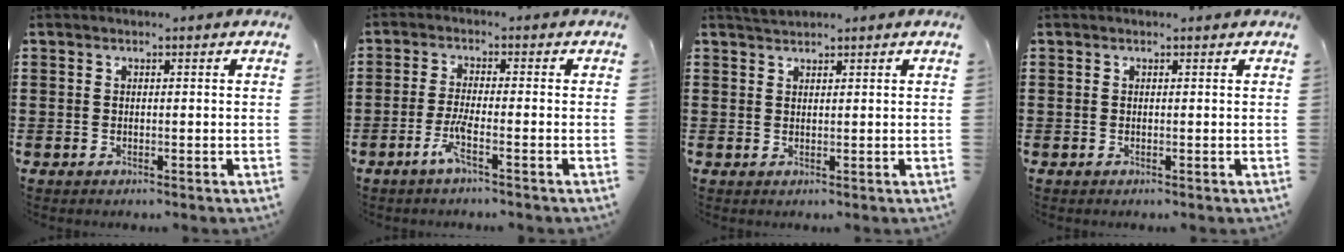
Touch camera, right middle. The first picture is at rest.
{"total": 3.5, "force": [-2.0, 0.2, 2.9], "torque": [-0.065, -0.004, -0.042]}
{"total": 1.4, "force": [1.4, 0.1, 0.1], "torque": [-0.006, 0.001, 0.027]}
{"total": 0.0}